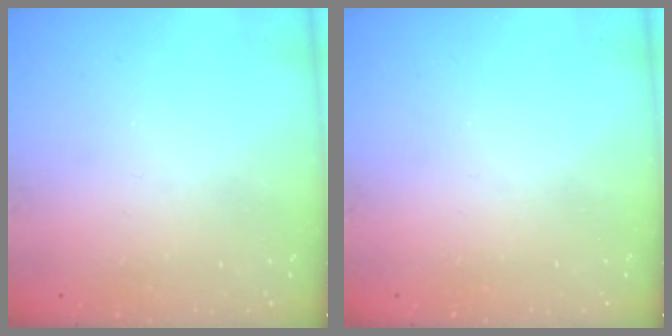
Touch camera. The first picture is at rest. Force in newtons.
{"total": 0.0}